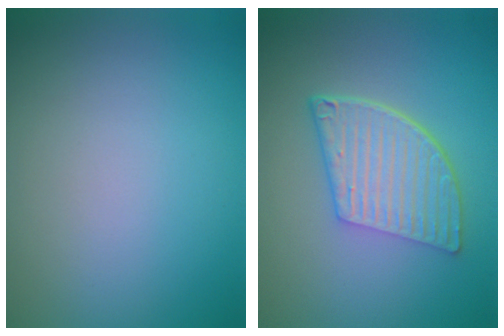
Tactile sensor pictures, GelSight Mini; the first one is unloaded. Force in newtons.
{"total": 6.2, "press": 4.2, "slide": 4.5}